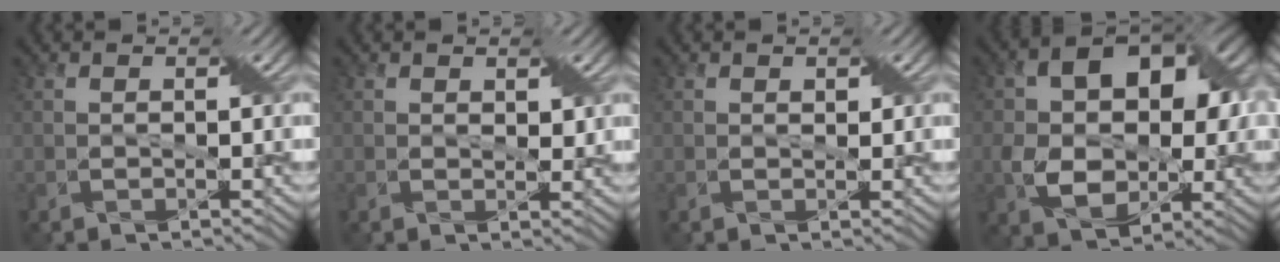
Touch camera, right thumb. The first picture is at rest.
{"total": 1.7, "force": [1.0, 0.9, 1.0], "torque": [-0.018, -0.003, 0.021]}
{"total": 0.8, "force": [0.5, 0.4, 0.4], "torque": [-0.007, -0.001, 0.010]}
{"total": 12.7, "force": [1.0, 8.9, 9.0], "torque": [-0.147, -0.003, 0.018]}